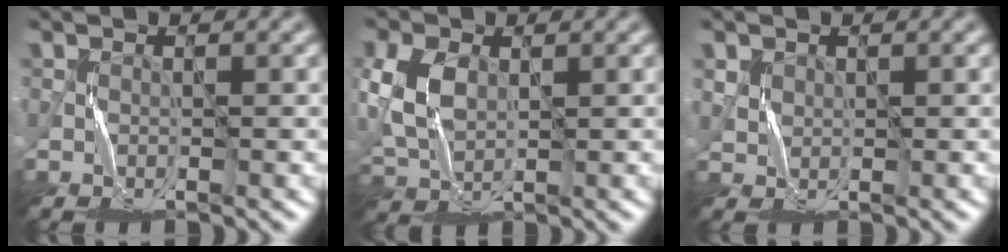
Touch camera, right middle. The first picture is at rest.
{"total": 5.4, "force": [0.8, 3.7, 3.8], "torque": [-0.109, 0.005, 0.016]}
{"total": 1.1, "force": [0.6, 0.9, 0.1], "torque": [-0.007, -0.004, 0.017]}